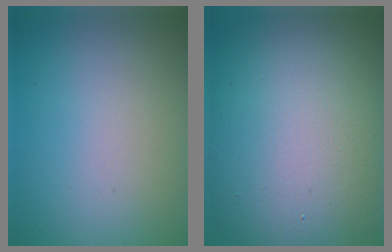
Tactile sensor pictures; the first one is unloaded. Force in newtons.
{"total": 16.2, "press": 16.1, "slide": 1.2}